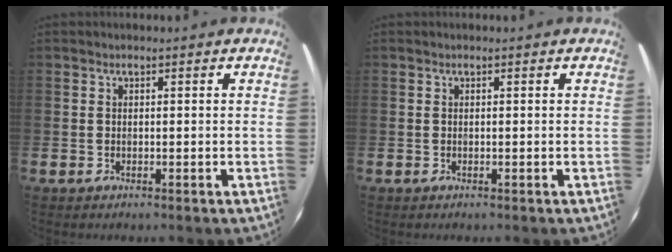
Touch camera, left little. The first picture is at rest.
{"total": 0.0}